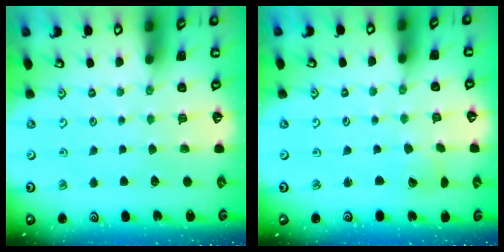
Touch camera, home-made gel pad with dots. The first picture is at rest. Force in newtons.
{"total": 1.9, "press": 1.9, "slide": 0.2}